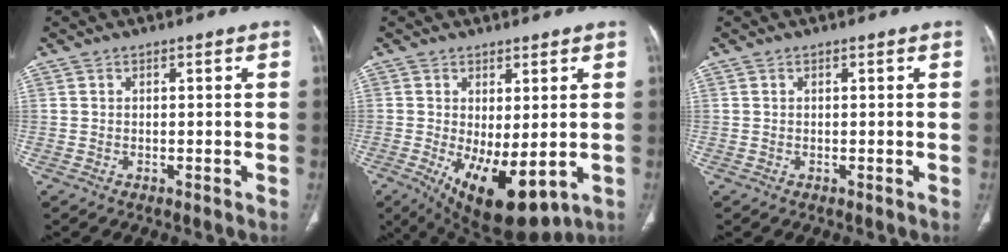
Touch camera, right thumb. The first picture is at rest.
{"total": 12.6, "force": [-2.8, 5.4, 11.0], "torque": [-0.170, -0.021, -0.018]}
{"total": 0.0}